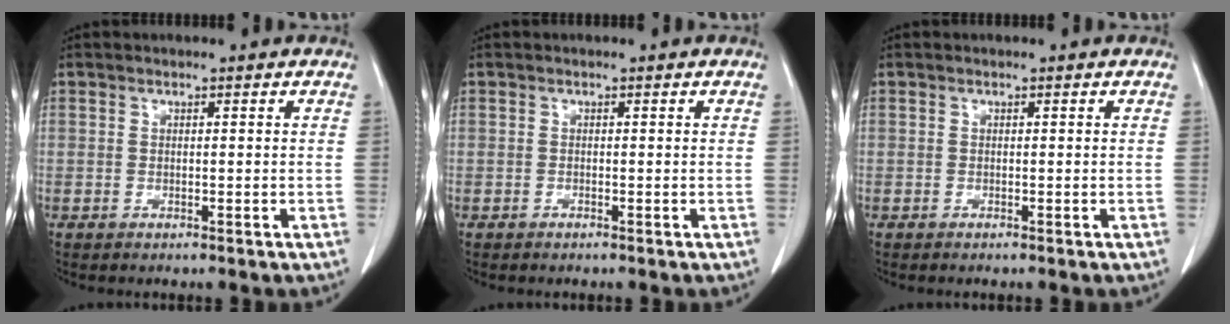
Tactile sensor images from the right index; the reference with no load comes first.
{"total": 0.0}
{"total": 0.0}